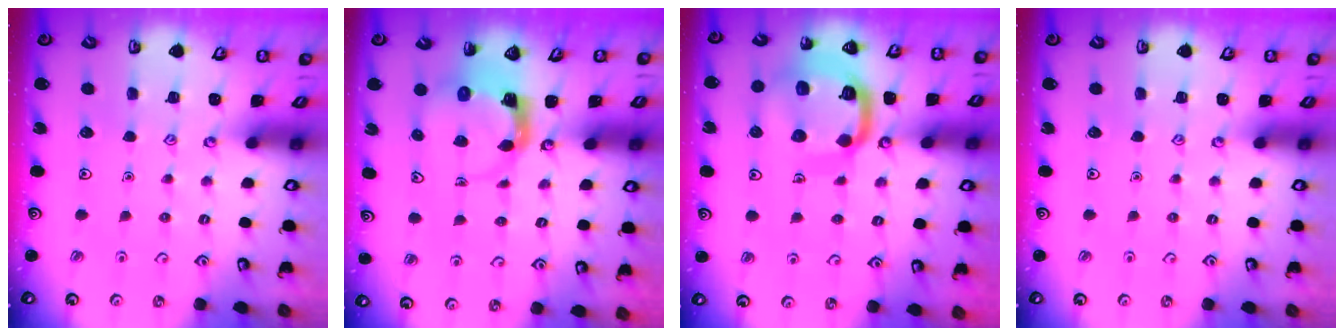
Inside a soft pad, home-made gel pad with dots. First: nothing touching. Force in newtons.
{"total": 3.9, "press": 3.8, "slide": 0.6}
{"total": 16.3, "press": 16.2, "slide": 1.7}
{"total": 0.0}